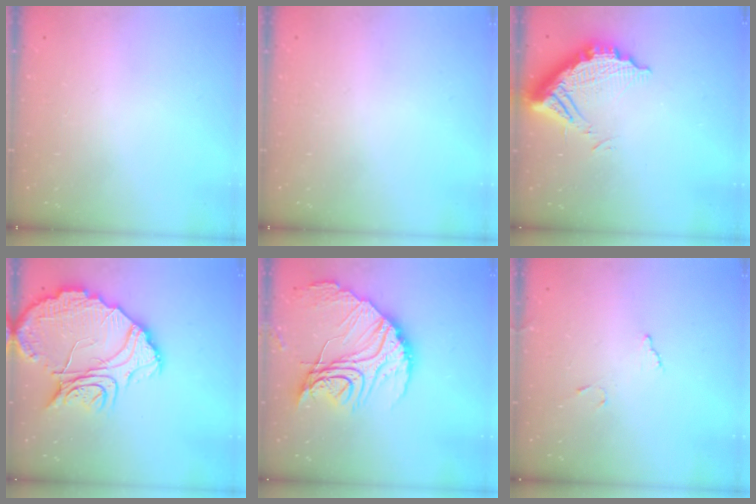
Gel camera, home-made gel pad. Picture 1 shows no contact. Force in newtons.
{"total": 0.0}
{"total": 13.1, "press": 13.1, "slide": 1.2}
{"total": 17.6, "press": 17.5, "slide": 1.6}
{"total": 22.9, "press": 22.8, "slide": 2.0}
{"total": 6.3, "press": 6.3, "slide": 0.4}